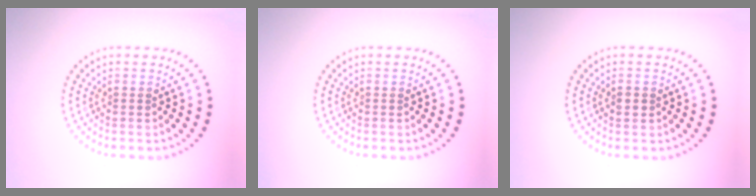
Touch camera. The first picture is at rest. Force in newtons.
{"total": 0.0}
{"total": 1.2, "press": 1.2, "slide": 0.1}